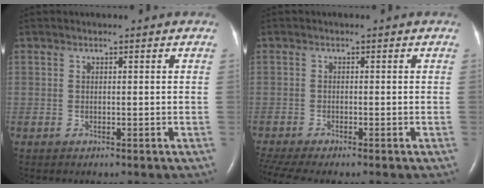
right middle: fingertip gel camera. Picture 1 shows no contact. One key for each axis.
{"total": 6.0, "fx": -5.0, "fy": 0.4, "fz": 3.3, "tx": -0.061, "ty": -0.007, "tz": -0.086}